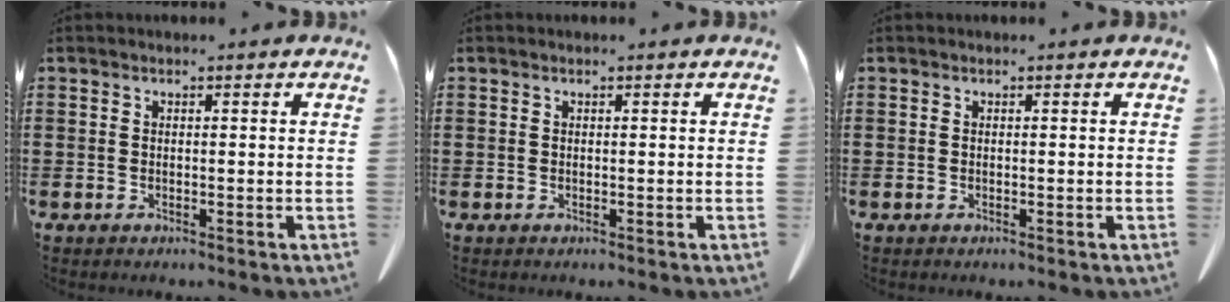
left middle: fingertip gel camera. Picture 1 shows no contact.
{"total": 0.0}
{"total": 0.0}